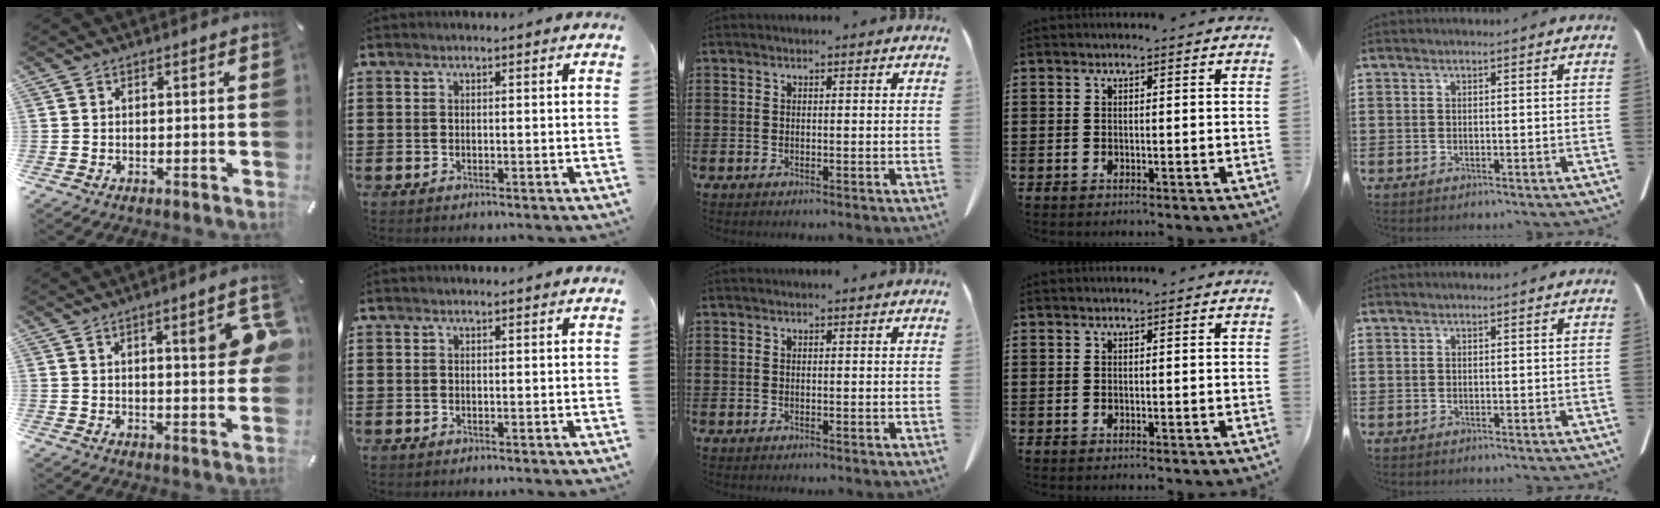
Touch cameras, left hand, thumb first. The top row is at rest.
{"thumb": {"total": 9.9, "force": [3.0, 2.2, 9.2], "torque": [-0.132, -0.009, 0.042]}}